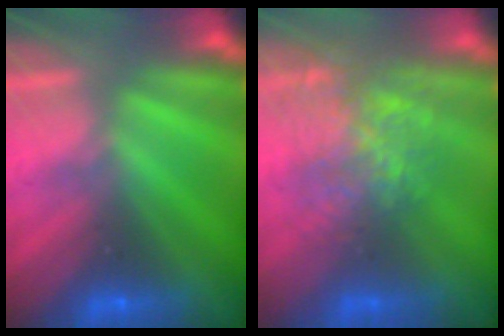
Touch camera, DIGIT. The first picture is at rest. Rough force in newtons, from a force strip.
{"total": 3.6}